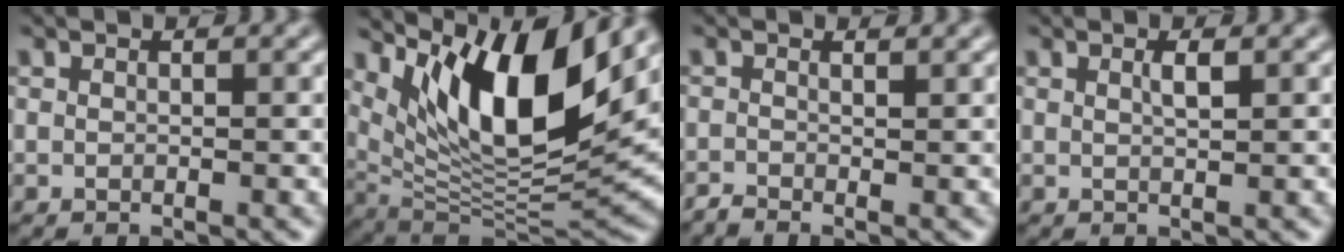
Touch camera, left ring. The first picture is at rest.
{"total": 12.5, "force": [5.8, 4.1, 10.3], "torque": [-0.165, -0.017, 0.115]}
{"total": 1.0, "force": [-0.7, 0.2, 0.7], "torque": [-0.012, -0.002, -0.018]}
{"total": 1.1, "force": [0.5, 0.1, 0.9], "torque": [-0.018, 0.003, 0.007]}